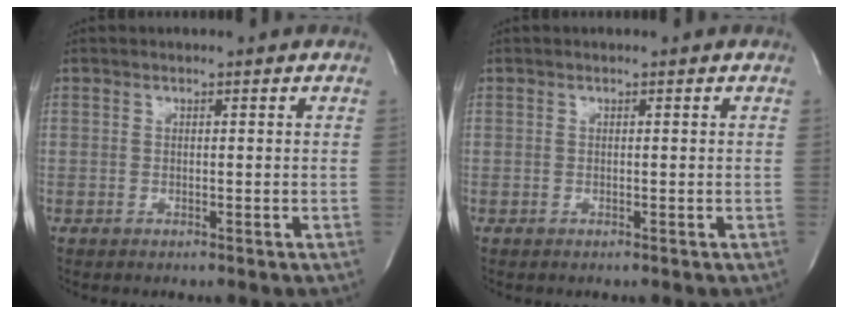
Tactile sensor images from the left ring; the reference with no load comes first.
{"total": 0.0}